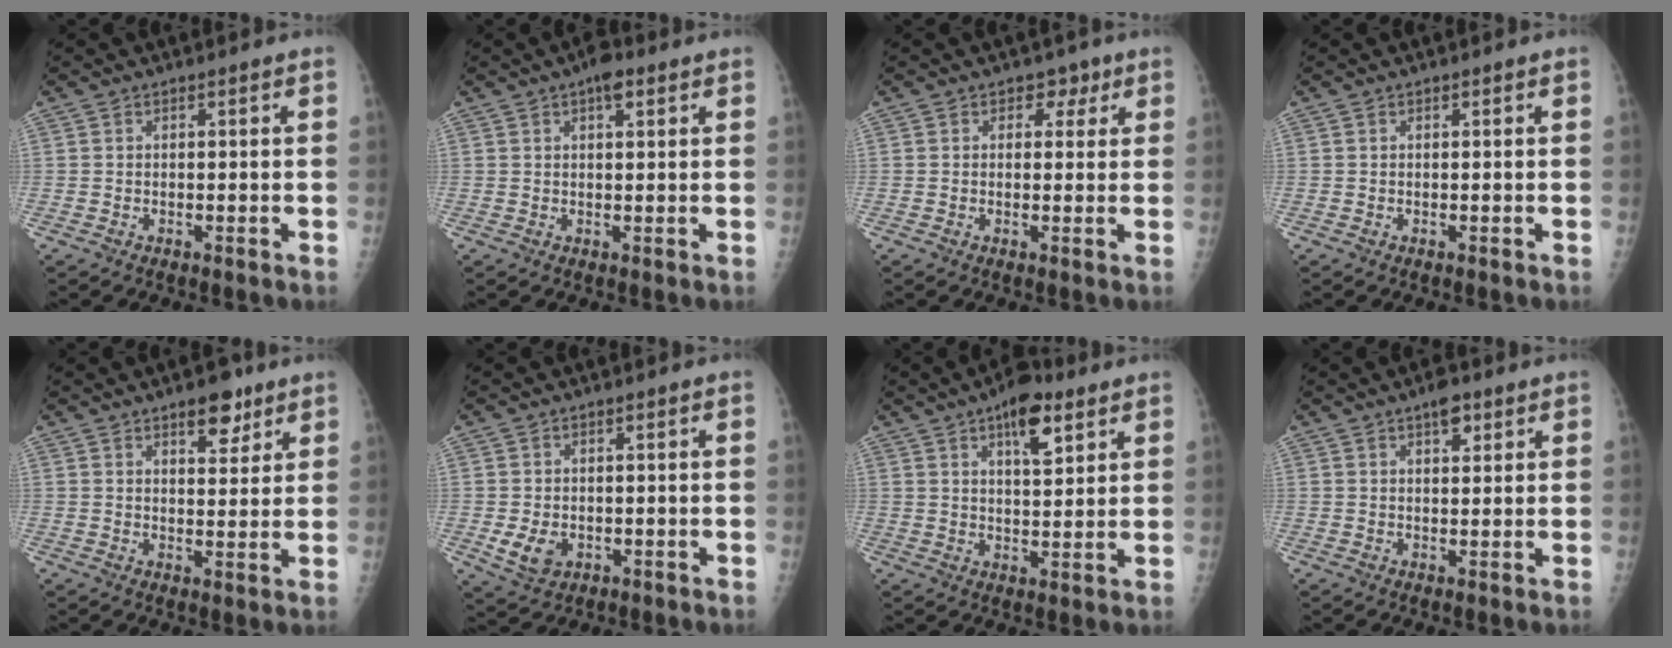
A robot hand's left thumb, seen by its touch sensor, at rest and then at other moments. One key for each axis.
{"total": 3.5, "fx": 1.9, "fy": 1.5, "fz": 2.6, "tx": -0.027, "ty": -0.002, "tz": 0.024}
{"total": 2.8, "fx": 1.3, "fy": 2.3, "fz": 1.0, "tx": 0.017, "ty": -0.004, "tz": 0.012}
{"total": 0.0}
{"total": 6.0, "fx": 3.9, "fy": 2.9, "fz": 3.6, "tx": -0.024, "ty": -0.021, "tz": 0.052}
{"total": 4.6, "fx": -1.1, "fy": 3.5, "fz": 2.8, "tx": -0.040, "ty": -0.004, "tz": -0.007}
{"total": 9.0, "fx": 4.8, "fy": 3.7, "fz": 6.7, "tx": -0.081, "ty": -0.022, "tz": 0.073}
{"total": 3.6, "fx": 2.1, "fy": 1.7, "fz": 2.4, "tx": -0.020, "ty": -0.008, "tz": 0.031}